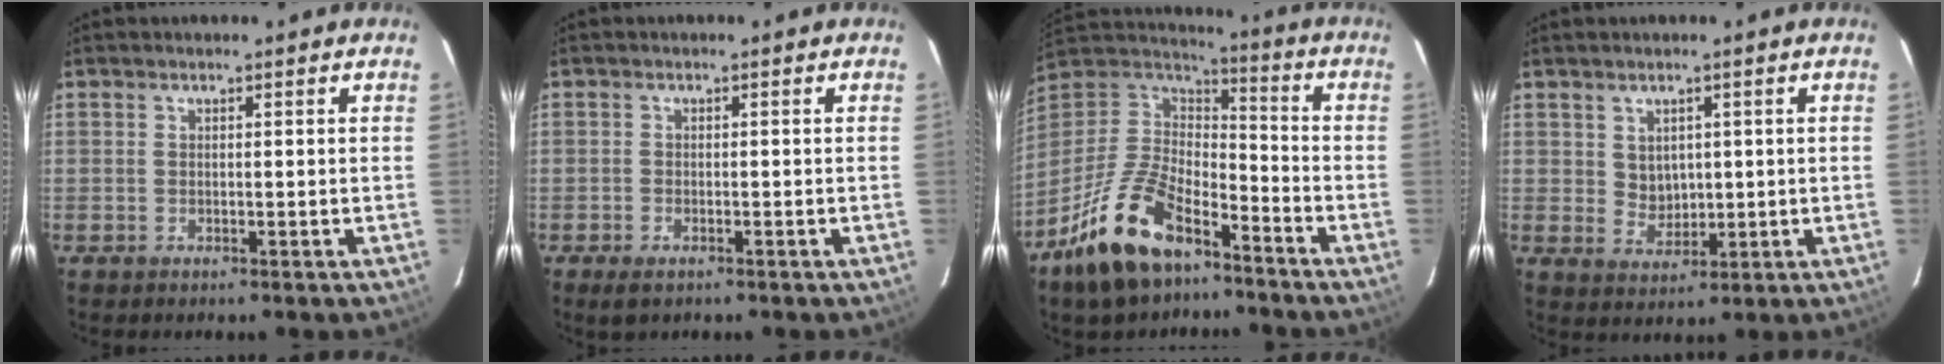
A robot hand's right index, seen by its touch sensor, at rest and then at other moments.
{"total": 2.7, "force": [-1.8, 1.3, 1.6], "torque": [-0.036, -0.008, -0.032]}
{"total": 19.7, "force": [-12.4, 9.3, 12.2], "torque": [-0.264, -0.005, -0.227]}
{"total": 4.0, "force": [1.2, 3.4, 1.8], "torque": [-0.027, 0.003, 0.033]}